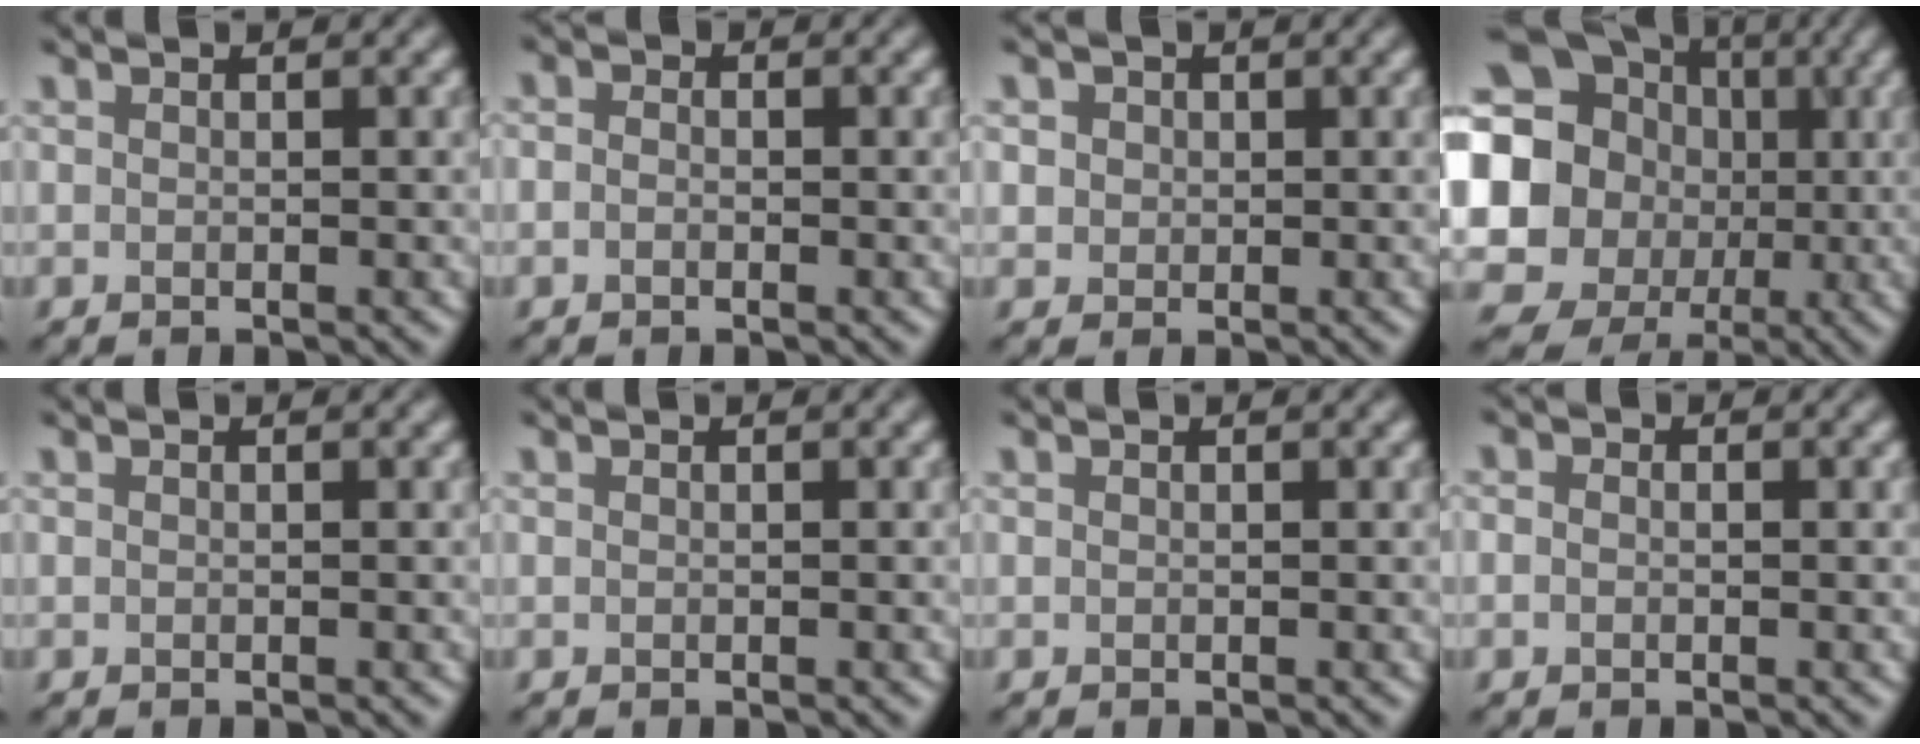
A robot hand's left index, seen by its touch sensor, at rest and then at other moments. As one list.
[{"total": 1.2, "force": [-0.1, 0.9, 0.7], "torque": [-0.009, -0.003, -0.017]}, {"total": 2.6, "force": [1.1, 2.1, 1.1], "torque": [-0.022, 0.008, 0.019]}, {"total": 16.8, "force": [0.6, 15.4, 6.8], "torque": [-0.147, -0.006, -0.017]}, {"total": 0.0}, {"total": 0.0}, {"total": 0.0}, {"total": 0.9, "force": [0.0, 0.8, 0.5], "torque": [-0.008, -0.001, -0.007]}]